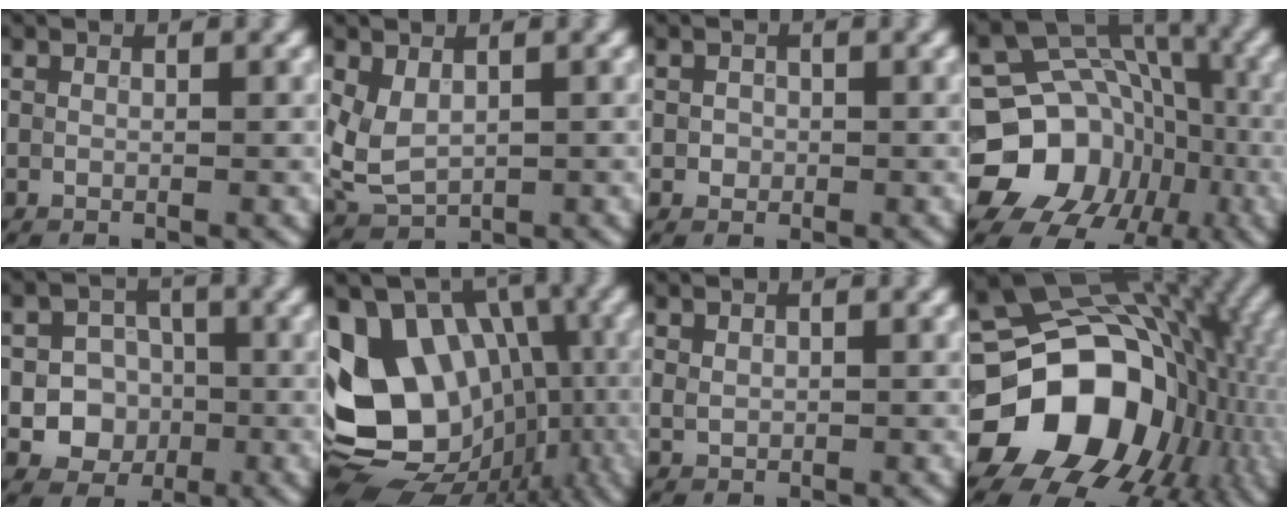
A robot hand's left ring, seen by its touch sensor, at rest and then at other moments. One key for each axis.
{"total": 3.8, "fx": 0.5, "fy": 2.6, "fz": 2.6, "tx": -0.064, "ty": -0.006, "tz": 0.018}
{"total": 1.0, "fx": 0.0, "fy": 0.9, "fz": 0.3, "tx": 0.001, "ty": -0.002, "tz": -0.003}
{"total": 17.8, "fx": -5.1, "fy": 15.5, "fz": 6.9, "tx": -0.116, "ty": -0.008, "tz": -0.097}
{"total": 5.6, "fx": -1.2, "fy": 4.9, "fz": 2.2, "tx": -0.006, "ty": -0.003, "tz": -0.039}
{"total": 15.3, "fx": -0.9, "fy": 11.9, "fz": 9.6, "tx": -0.166, "ty": 0.000, "tz": -0.007}
{"total": 0.9, "fx": 0.2, "fy": 0.7, "fz": 0.5, "tx": -0.010, "ty": -0.001, "tz": 0.007}
{"total": 18.5, "fx": -3.2, "fy": 14.3, "fz": 11.2, "tx": -0.190, "ty": -0.024, "tz": -0.043}